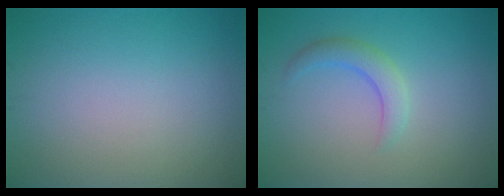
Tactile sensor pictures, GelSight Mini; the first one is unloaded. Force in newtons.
{"total": 2.3, "press": 2.2, "slide": 0.2}